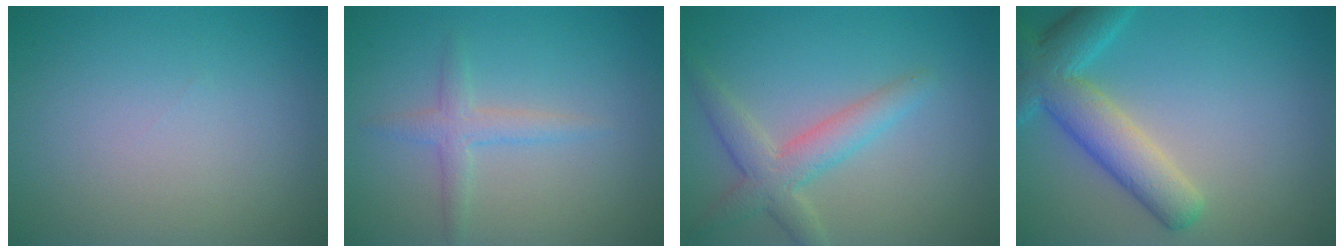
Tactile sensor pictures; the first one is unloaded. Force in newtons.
{"total": 2.1, "press": 2.1, "slide": 0.1}
{"total": 3.7, "press": 3.7, "slide": 0.3}
{"total": 6.2, "press": 6.2, "slide": 0.6}